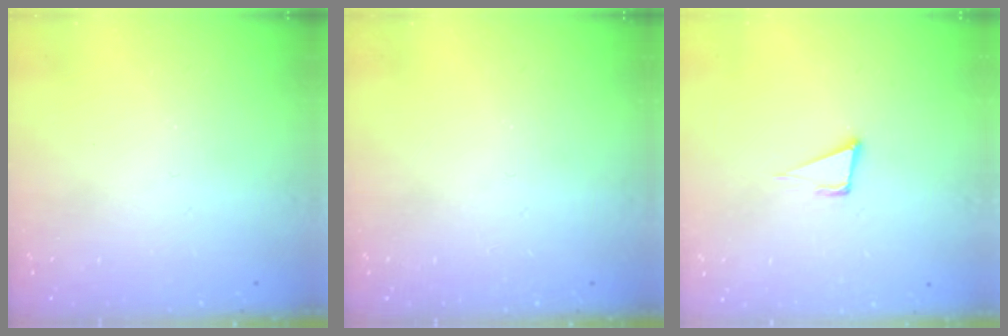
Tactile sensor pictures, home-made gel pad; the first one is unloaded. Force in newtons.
{"total": 0.0}
{"total": 4.8, "press": 3.8, "slide": 2.9}